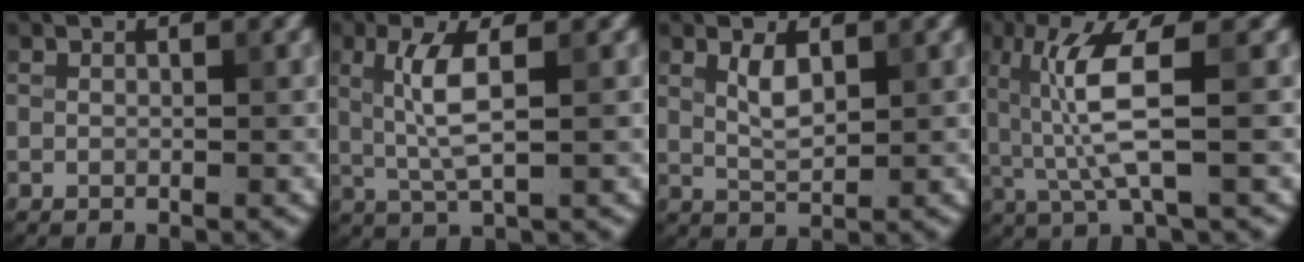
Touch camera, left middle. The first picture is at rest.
{"total": 3.9, "force": [0.6, 0.8, 3.7], "torque": [-0.080, 0.001, 0.014]}
{"total": 2.3, "force": [1.0, 0.9, 1.9], "torque": [-0.041, -0.002, 0.022]}
{"total": 5.7, "force": [0.5, 1.0, 5.6], "torque": [-0.127, -0.002, 0.016]}